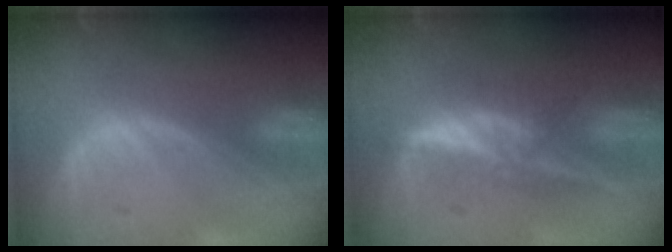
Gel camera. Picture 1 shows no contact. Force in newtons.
{"total": 5.9, "press": 5.5, "slide": 1.9}